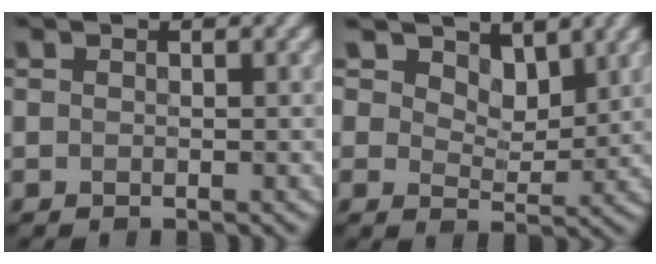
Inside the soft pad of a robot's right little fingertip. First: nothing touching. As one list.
[{"total": 4.7, "force": [3.3, 2.7, 2.2], "torque": [-0.051, -0.017, 0.055]}]